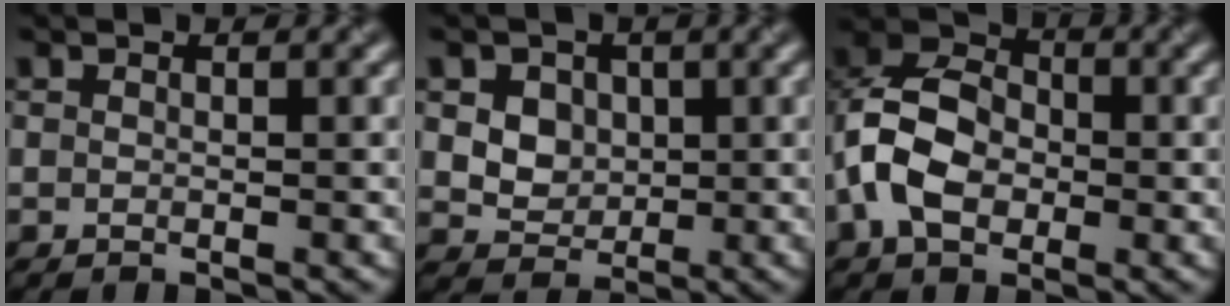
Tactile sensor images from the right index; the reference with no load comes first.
{"total": 5.1, "force": [1.5, 4.1, 2.5], "torque": [-0.049, 0.006, 0.029]}
{"total": 7.5, "force": [-1.9, 5.3, 5.0], "torque": [-0.100, 0.011, -0.050]}